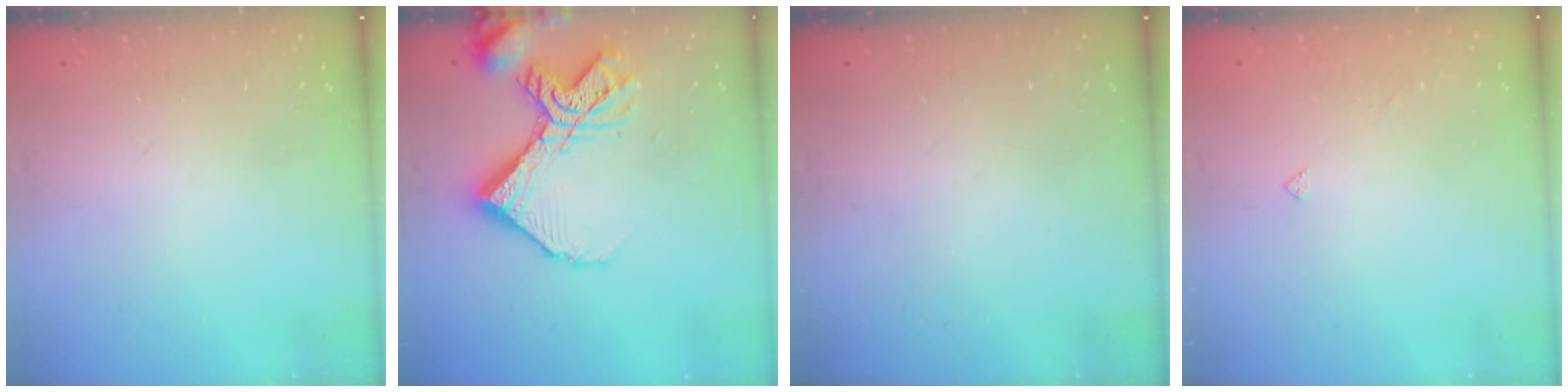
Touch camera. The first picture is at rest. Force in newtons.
{"total": 16.2, "press": 16.1, "slide": 2.2}
{"total": 0.0}
{"total": 2.3, "press": 2.3, "slide": 0.5}